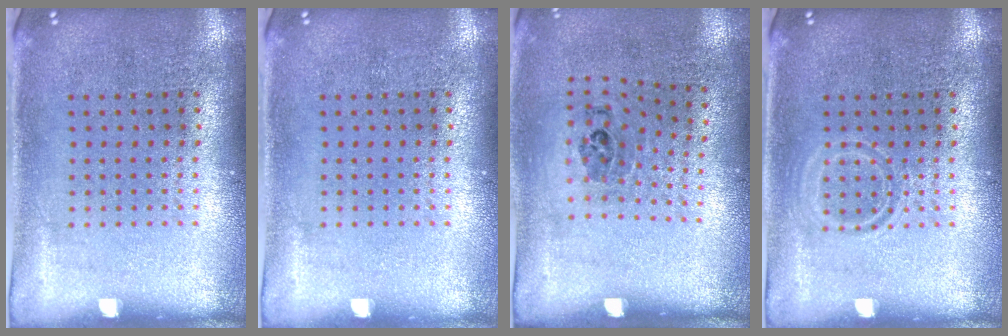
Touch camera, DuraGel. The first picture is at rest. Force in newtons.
{"total": 0.0}
{"total": 1.2, "press": 0.8, "slide": 0.9}
{"total": 1.4, "press": 1.3, "slide": 0.4}